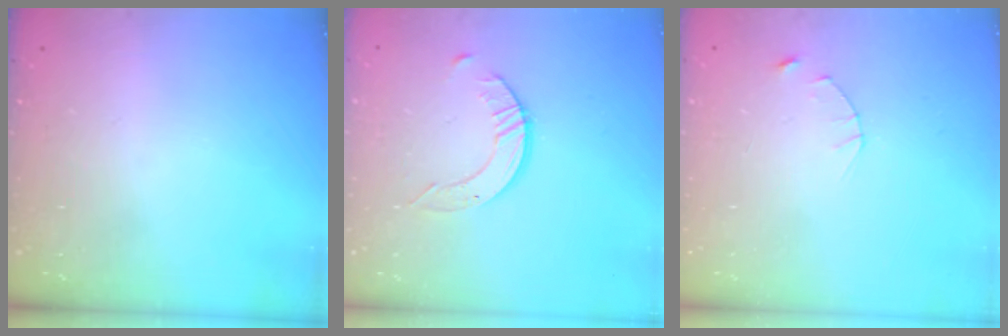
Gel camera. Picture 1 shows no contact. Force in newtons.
{"total": 3.5, "press": 3.5, "slide": 0.3}
{"total": 2.5, "press": 2.4, "slide": 0.3}